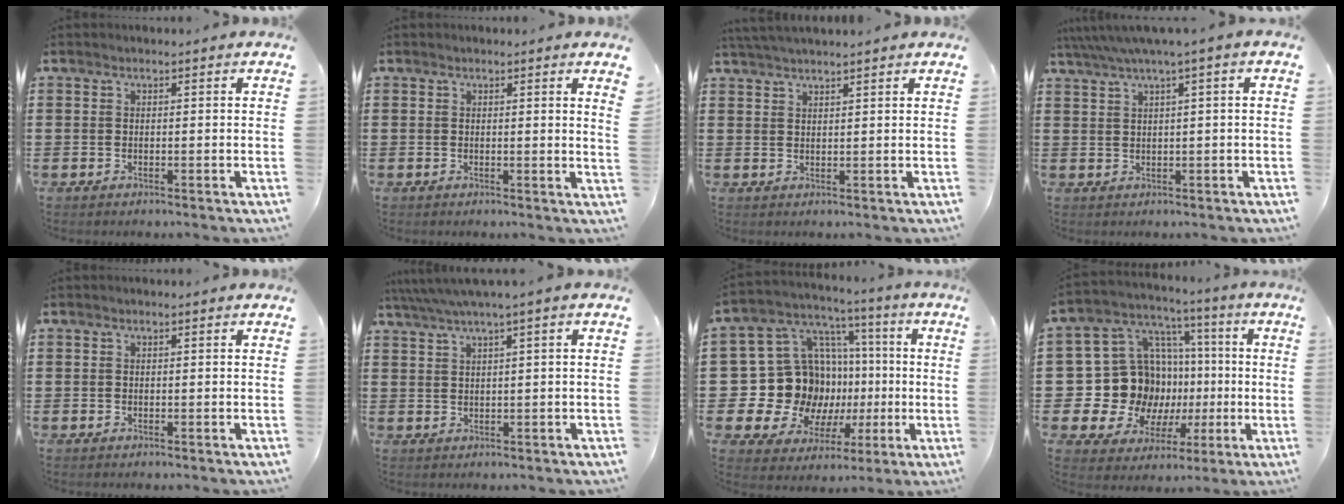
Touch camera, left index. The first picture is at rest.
{"total": 1.1, "force": [0.6, -0.3, 0.9], "torque": [-0.018, -0.004, 0.011]}
{"total": 2.1, "force": [2.1, -0.3, 0.3], "torque": [-0.010, 0.001, 0.041]}
{"total": 2.3, "force": [0.7, -0.3, 2.2], "torque": [-0.041, -0.004, 0.009]}
{"total": 0.0}
{"total": 2.1, "force": [0.9, -0.3, 1.9], "torque": [-0.036, -0.003, 0.013]}
{"total": 17.8, "force": [-1.4, 16.2, 7.3], "torque": [-0.183, -0.026, 0.019]}
{"total": 15.6, "force": [-0.9, 14.4, 5.9], "torque": [-0.160, -0.026, 0.015]}